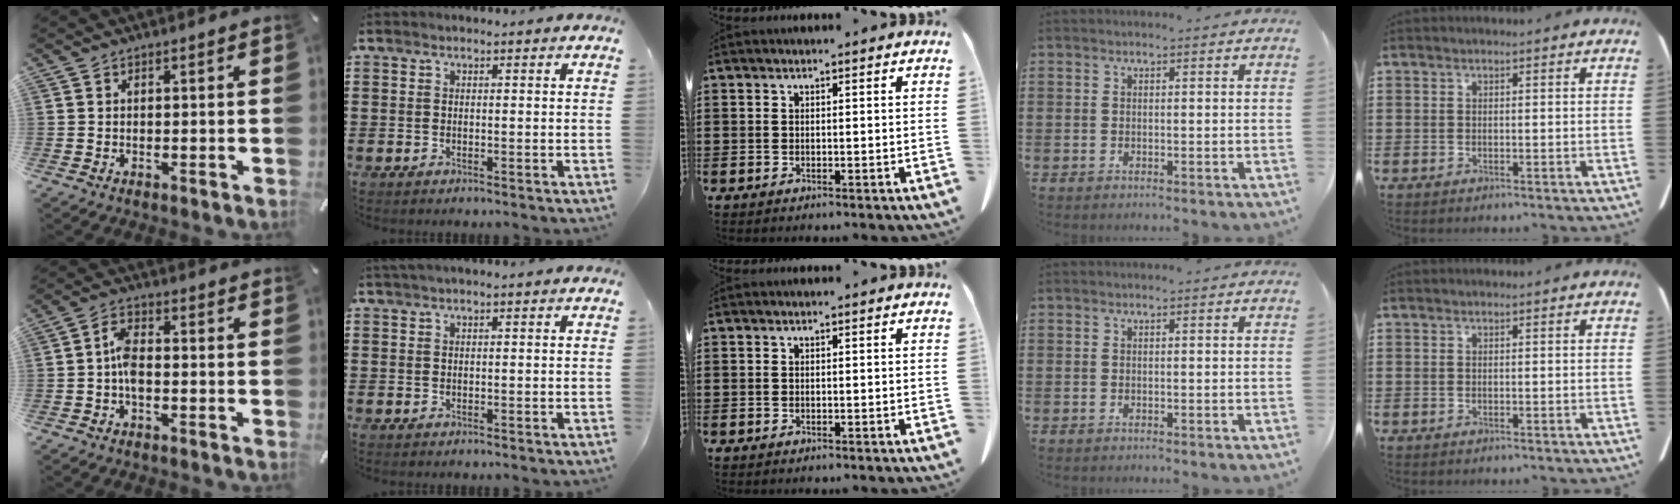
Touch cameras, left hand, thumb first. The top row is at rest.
{"thumb": {"total": 5.2, "force": [-1.3, 2.8, 4.2], "torque": [-0.085, 0.008, -0.025]}, "index": {"total": 0.7, "force": [0.3, 0.0, 0.6], "torque": [-0.011, -0.001, 0.007]}}